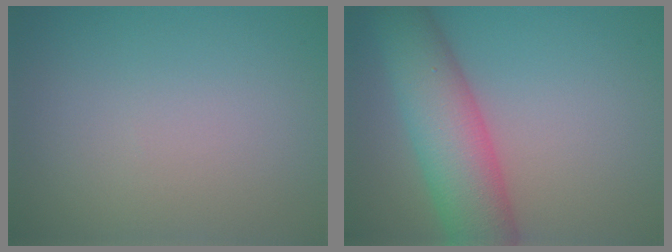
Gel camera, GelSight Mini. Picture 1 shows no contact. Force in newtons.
{"total": 8.1, "press": 8.1, "slide": 0.5}